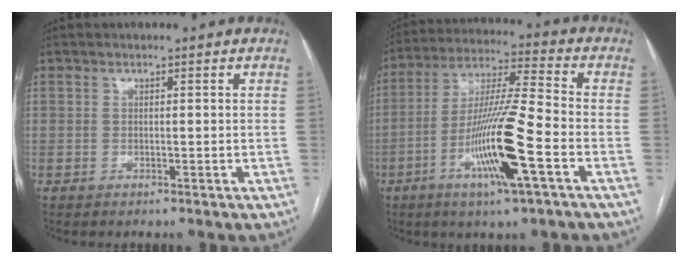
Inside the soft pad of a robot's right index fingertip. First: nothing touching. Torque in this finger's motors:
{"motor_torque": [2.10, -0.04, 0.46, 0.21]}